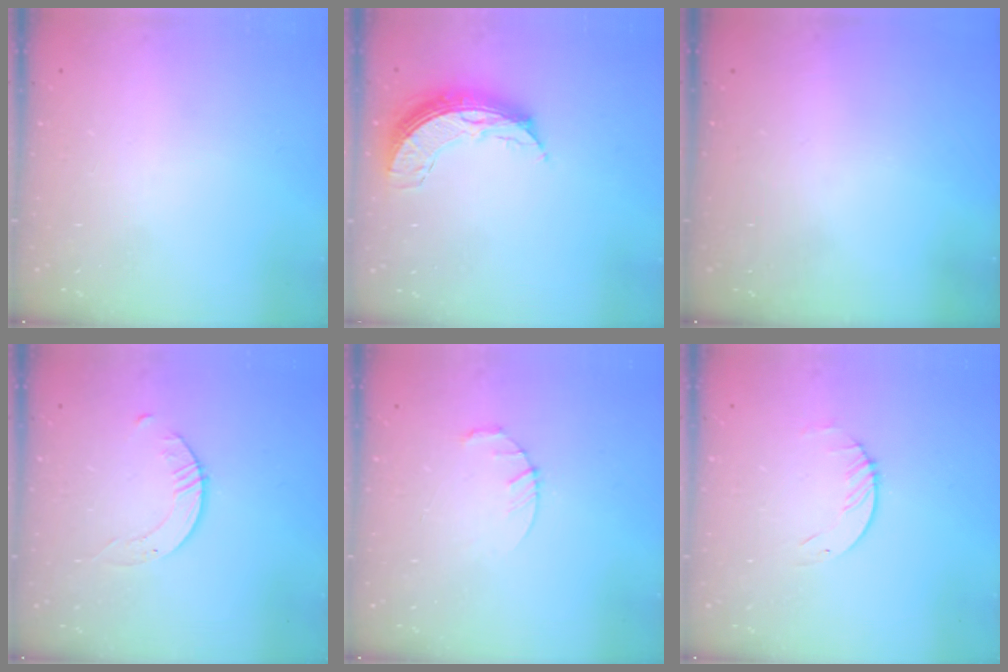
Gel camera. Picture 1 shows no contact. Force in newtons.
{"total": 8.6, "press": 8.6, "slide": 0.7}
{"total": 0.0}
{"total": 2.8, "press": 2.8, "slide": 0.3}
{"total": 3.5, "press": 3.4, "slide": 0.5}
{"total": 1.7, "press": 1.7, "slide": 0.2}